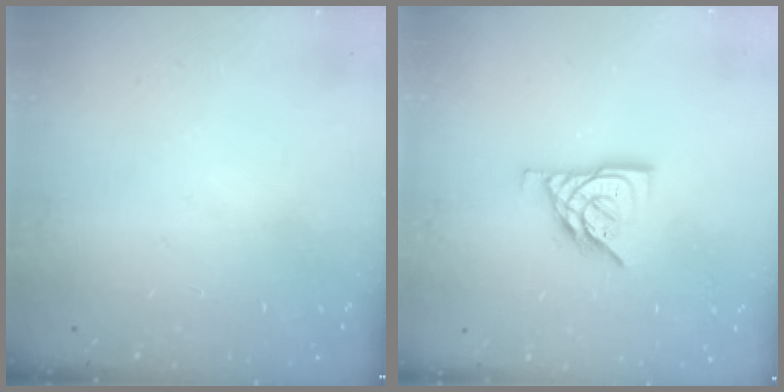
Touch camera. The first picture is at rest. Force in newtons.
{"total": 9.9, "press": 9.8, "slide": 1.2}